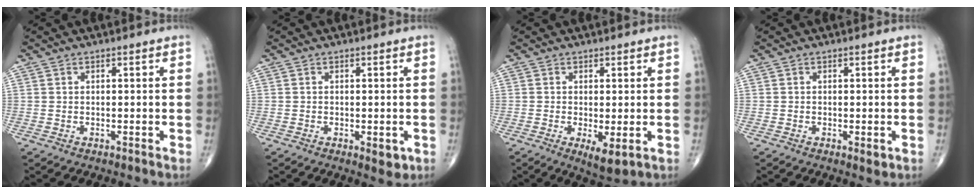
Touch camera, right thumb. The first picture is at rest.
{"total": 2.8, "force": [-0.8, 1.3, 2.3], "torque": [-0.022, -0.004, -0.007]}
{"total": 4.7, "force": [-1.1, 1.6, 4.3], "torque": [-0.072, -0.016, -0.014]}
{"total": 1.4, "force": [-0.4, 0.6, 1.2], "torque": [-0.018, -0.004, -0.005]}